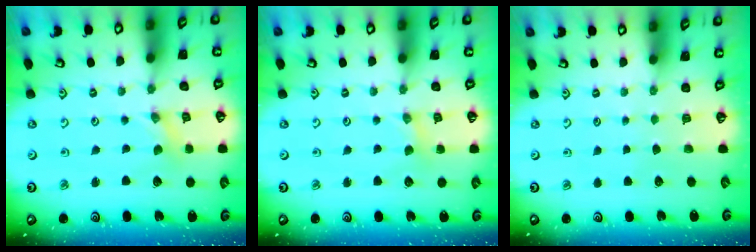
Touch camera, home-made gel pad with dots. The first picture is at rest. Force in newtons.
{"total": 2.0, "press": 2.0, "slide": 0.3}
{"total": 0.0}